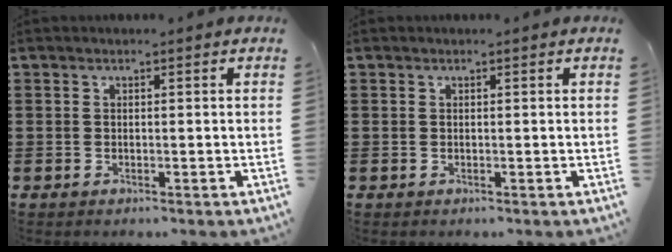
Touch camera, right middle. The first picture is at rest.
{"total": 0.0}